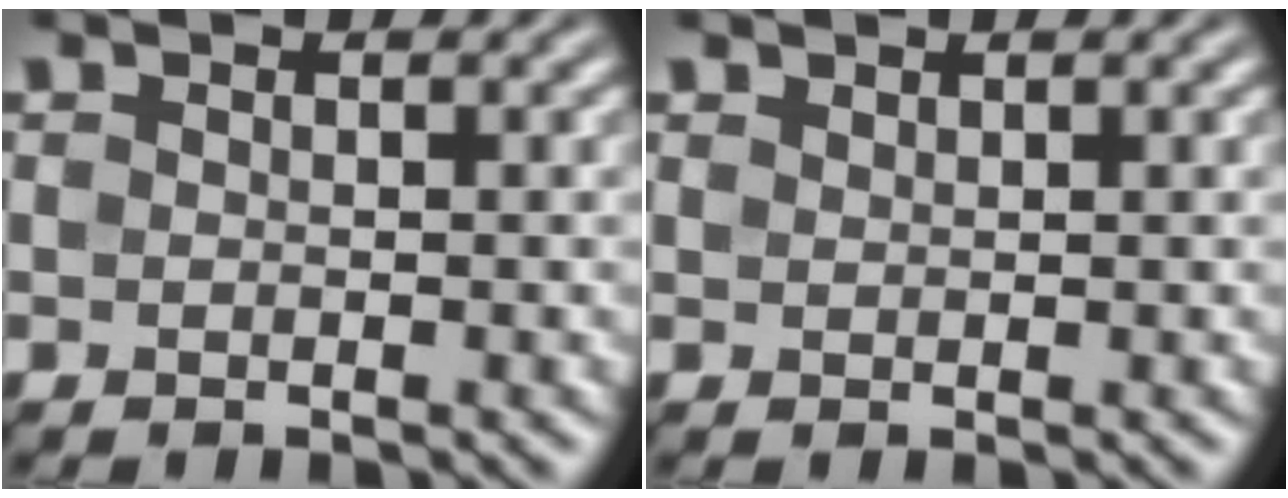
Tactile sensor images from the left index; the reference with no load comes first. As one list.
[{"total": 0.5, "force": [0.5, 0.1, 0.0], "torque": [-0.003, -0.001, 0.012]}]